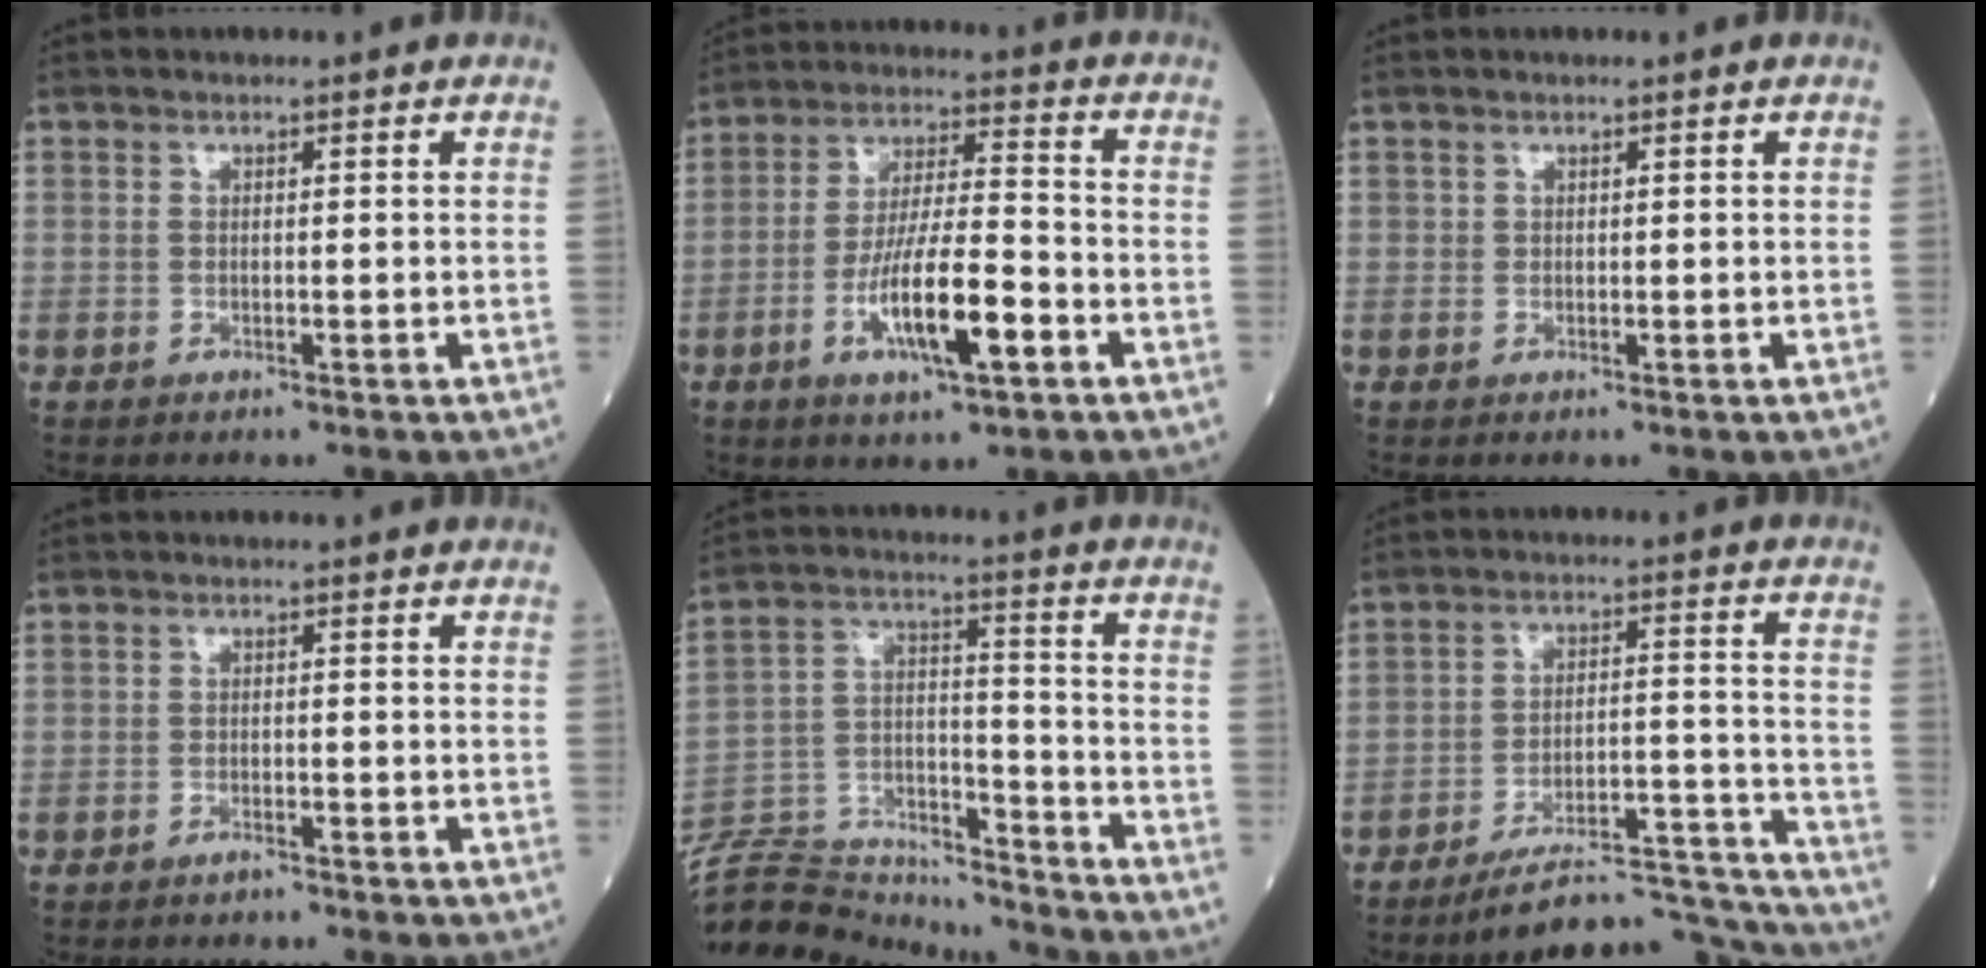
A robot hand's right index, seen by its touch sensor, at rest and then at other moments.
{"total": 11.9, "force": [-4.5, 2.0, 10.8], "torque": [-0.201, -0.005, -0.078]}
{"total": 0.0}
{"total": 0.8, "force": [-0.8, 0.1, 0.2], "torque": [-0.006, 0.000, -0.012]}
{"total": 18.5, "force": [-17.8, 3.5, 3.5], "torque": [-0.087, 0.027, -0.292]}
{"total": 16.3, "force": [-15.8, 1.0, 4.1], "torque": [-0.038, 0.040, -0.231]}